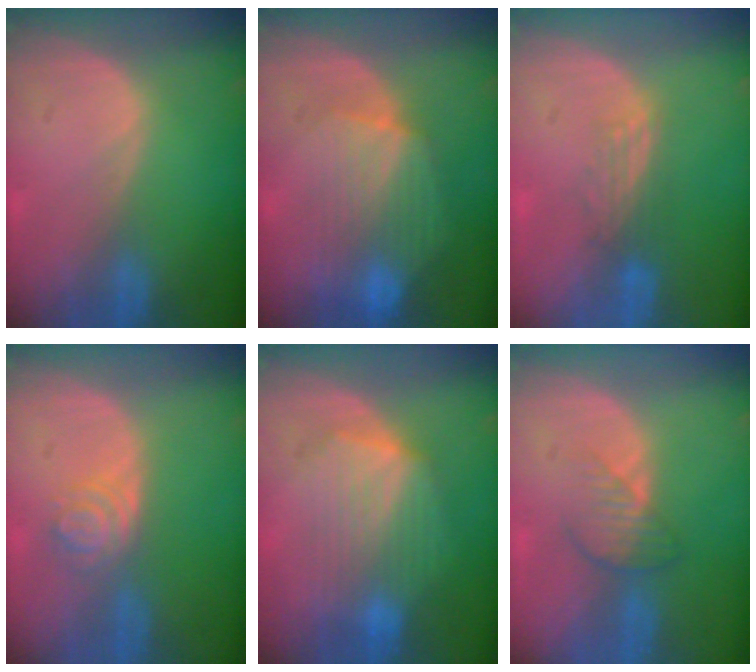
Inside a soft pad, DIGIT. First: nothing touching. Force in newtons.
{"total": 8.9, "press": 8.0, "slide": 3.9}
{"total": 2.8, "press": 2.6, "slide": 1.2}
{"total": 4.2, "press": 3.7, "slide": 2.0}
{"total": 7.8, "press": 7.8, "slide": 0.1}
{"total": 3.9, "press": 3.5, "slide": 1.7}